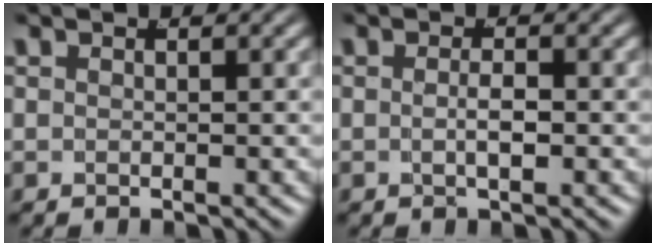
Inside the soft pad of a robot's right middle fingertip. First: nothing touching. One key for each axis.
{"total": 1.5, "fx": -0.5, "fy": 0.0, "fz": 1.4, "tx": -0.025, "ty": -0.006, "tz": -0.005}